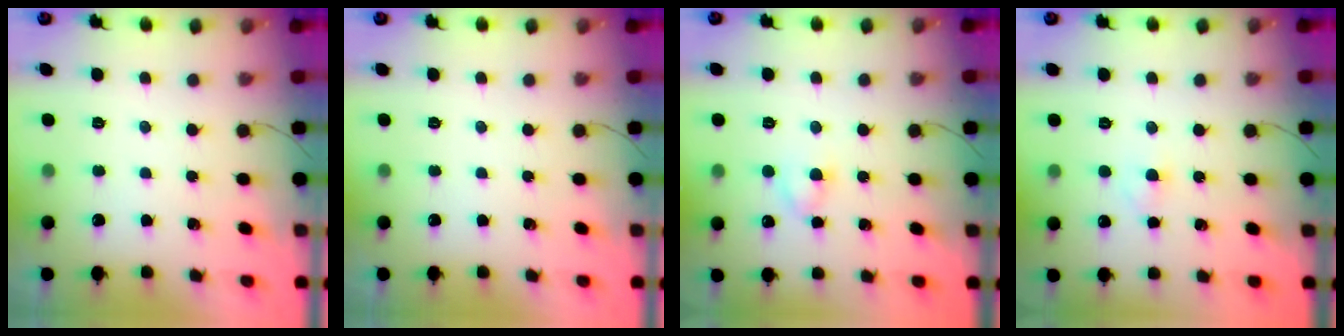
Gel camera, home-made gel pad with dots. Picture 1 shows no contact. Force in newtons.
{"total": 0.0}
{"total": 3.6, "press": 3.4, "slide": 1.1}
{"total": 2.1, "press": 1.8, "slide": 0.9}